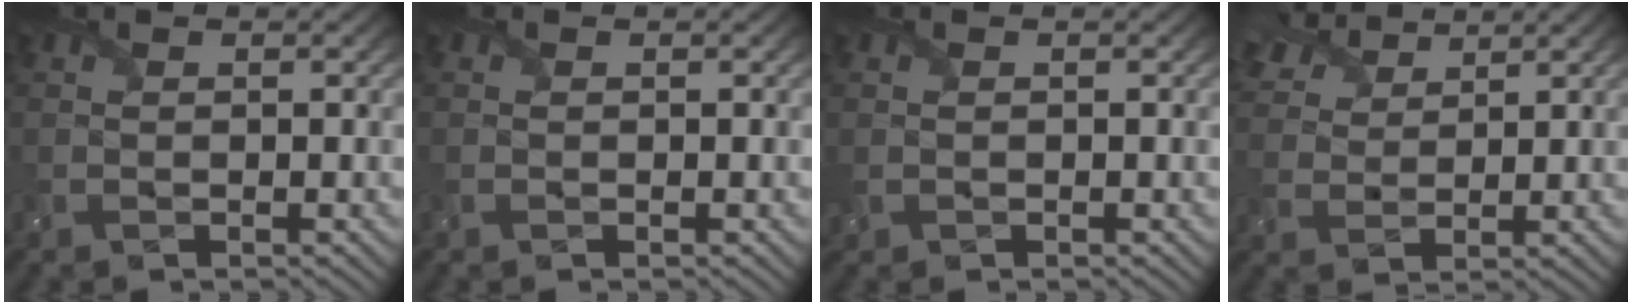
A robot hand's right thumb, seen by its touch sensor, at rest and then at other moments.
{"total": 0.0}
{"total": 0.6, "force": [0.0, 0.4, 0.4], "torque": [-0.016, 0.000, 0.003]}
{"total": 6.3, "force": [5.0, 2.8, 2.7], "torque": [-0.074, 0.023, 0.101]}